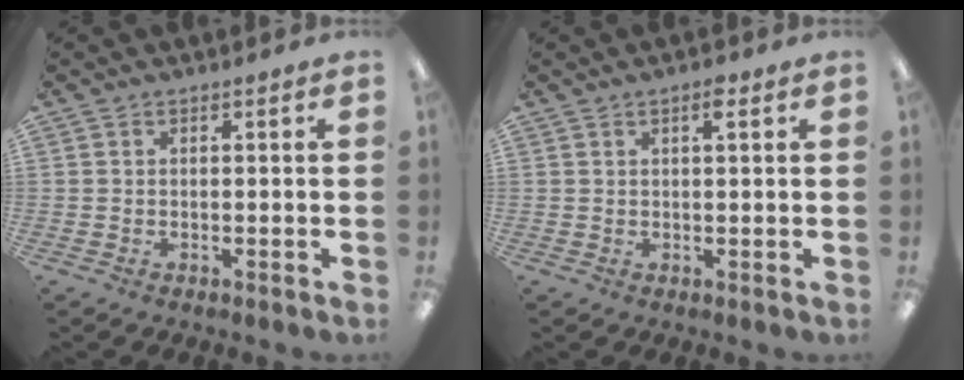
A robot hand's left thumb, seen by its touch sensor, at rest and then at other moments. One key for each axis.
{"total": 2.5, "fx": 1.4, "fy": 0.6, "fz": 2.0, "tx": -0.028, "ty": -0.002, "tz": 0.020}